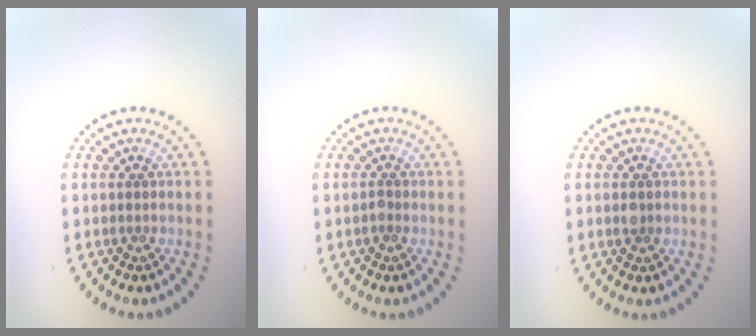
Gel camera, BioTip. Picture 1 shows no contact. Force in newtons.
{"total": 0.6, "press": 0.4, "slide": 0.4}
{"total": 1.0, "press": 1.0, "slide": 0.0}